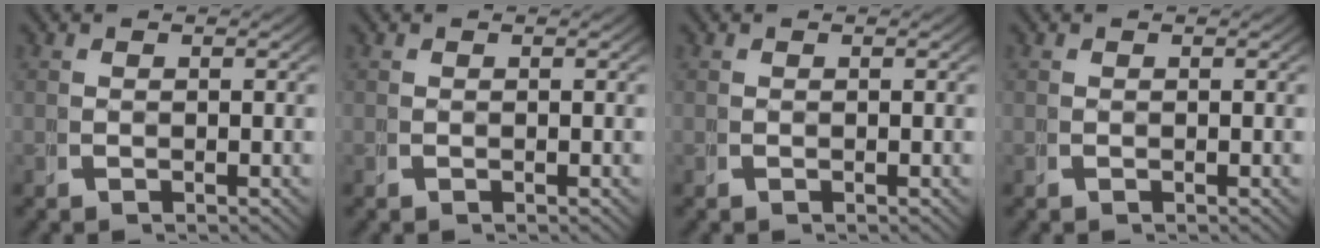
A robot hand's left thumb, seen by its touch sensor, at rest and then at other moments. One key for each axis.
{"total": 0.0}
{"total": 0.0}
{"total": 0.0}